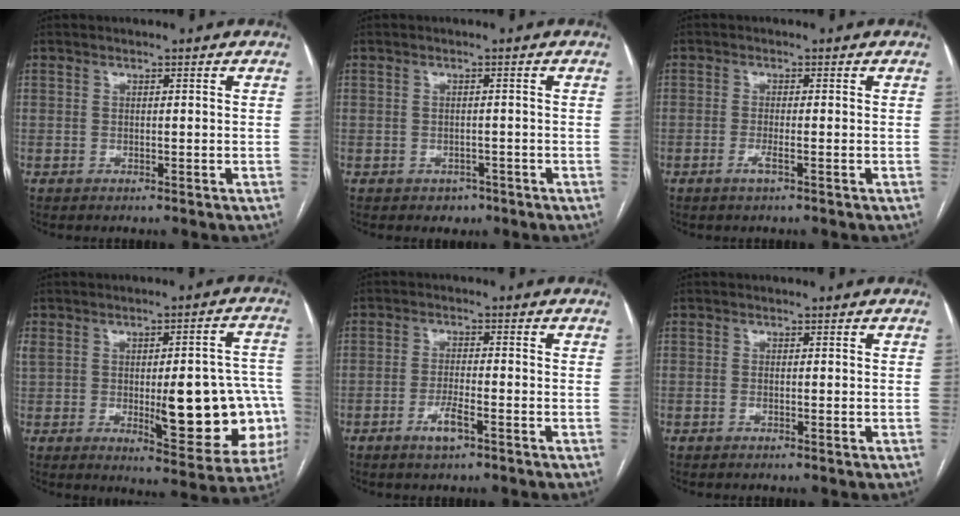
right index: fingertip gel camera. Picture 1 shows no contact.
{"total": 2.0, "force": [-1.2, 1.6, 0.5], "torque": [-0.003, 0.005, -0.011]}
{"total": 1.7, "force": [-0.8, 0.0, 1.5], "torque": [-0.028, -0.002, -0.017]}
{"total": 19.5, "force": [-2.1, 6.5, 18.2], "torque": [-0.207, 0.026, -0.001]}
{"total": 3.8, "force": [-2.1, 0.6, 3.1], "torque": [-0.062, -0.002, -0.038]}
{"total": 0.7, "force": [-0.2, 0.1, 0.7], "torque": [-0.013, -0.002, -0.002]}